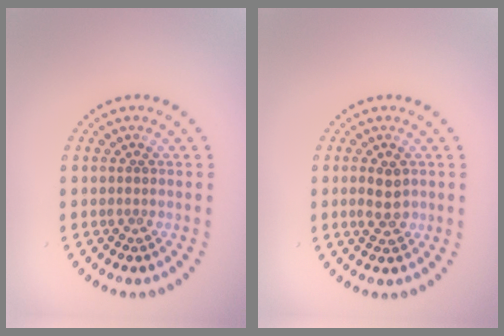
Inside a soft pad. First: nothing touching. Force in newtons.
{"total": 2.4, "press": 2.4, "slide": 0.0}